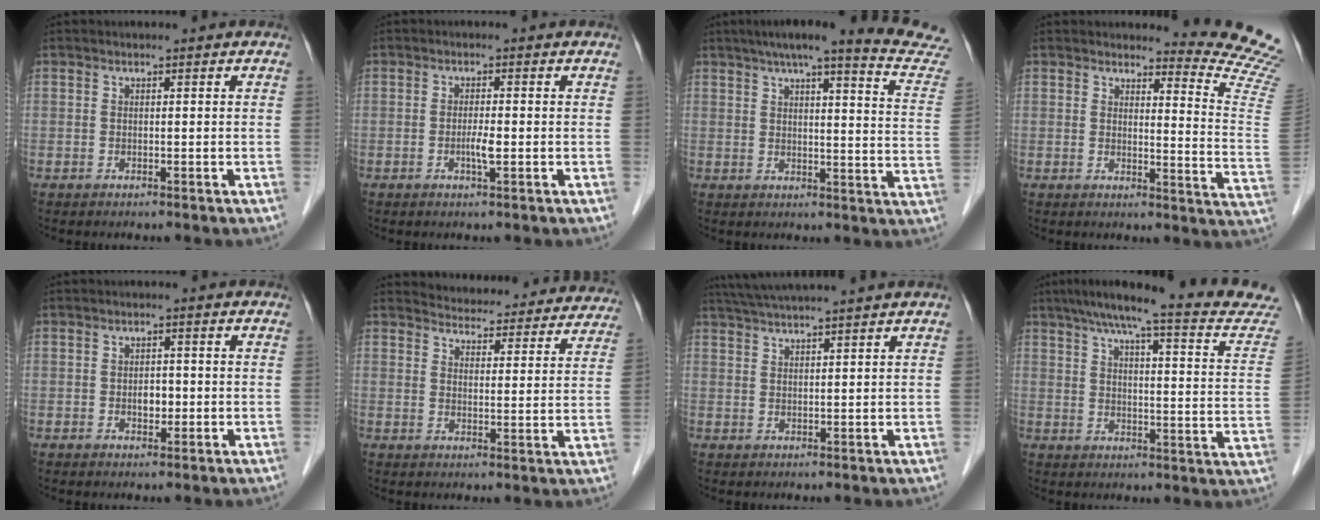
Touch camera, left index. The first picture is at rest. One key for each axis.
{"total": 2.1, "fx": -0.6, "fy": 0.2, "fz": 2.0, "tx": -0.038, "ty": -0.001, "tz": -0.011}
{"total": 20.9, "fx": 18.8, "fy": -0.5, "fz": 9.0, "tx": -0.114, "ty": -0.061, "tz": 0.214}
{"total": 10.5, "fx": 10.3, "fy": -2.0, "fz": 0.8, "tx": -0.013, "ty": -0.132, "tz": 0.100}
{"total": 2.1, "fx": -0.5, "fy": 1.4, "fz": 1.6, "tx": -0.023, "ty": 0.004, "tz": -0.005}
{"total": 20.4, "fx": 19.6, "fy": 4.4, "fz": 3.7, "tx": -0.032, "ty": -0.034, "tz": 0.222}
{"total": 9.0, "fx": 7.9, "fy": -1.3, "fz": 4.1, "tx": -0.070, "ty": 0.031, "tz": 0.118}
{"total": 21.9, "fx": 19.4, "fy": 1.2, "fz": 10.2, "tx": -0.139, "ty": -0.032, "tz": 0.233}